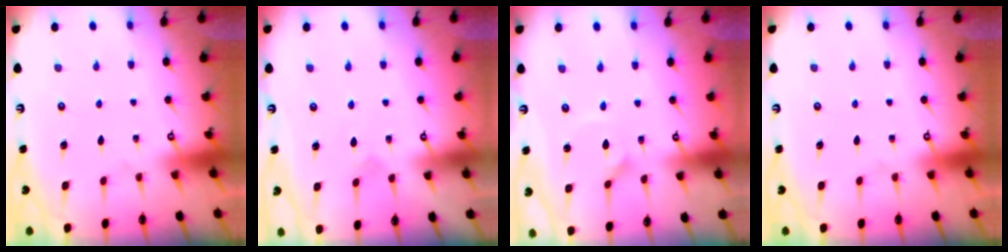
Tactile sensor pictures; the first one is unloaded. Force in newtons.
{"total": 3.5, "press": 3.5, "slide": 0.3}
{"total": 2.1, "press": 2.1, "slide": 0.1}
{"total": 0.0}